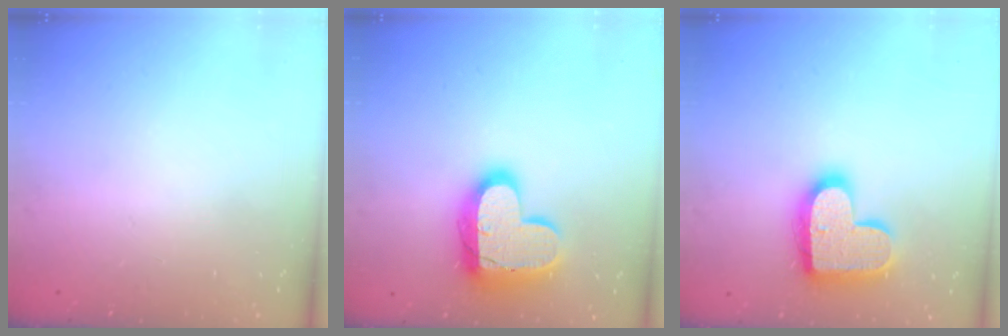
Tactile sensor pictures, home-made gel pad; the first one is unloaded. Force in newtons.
{"total": 18.5, "press": 18.5, "slide": 1.4}
{"total": 17.6, "press": 17.5, "slide": 1.0}